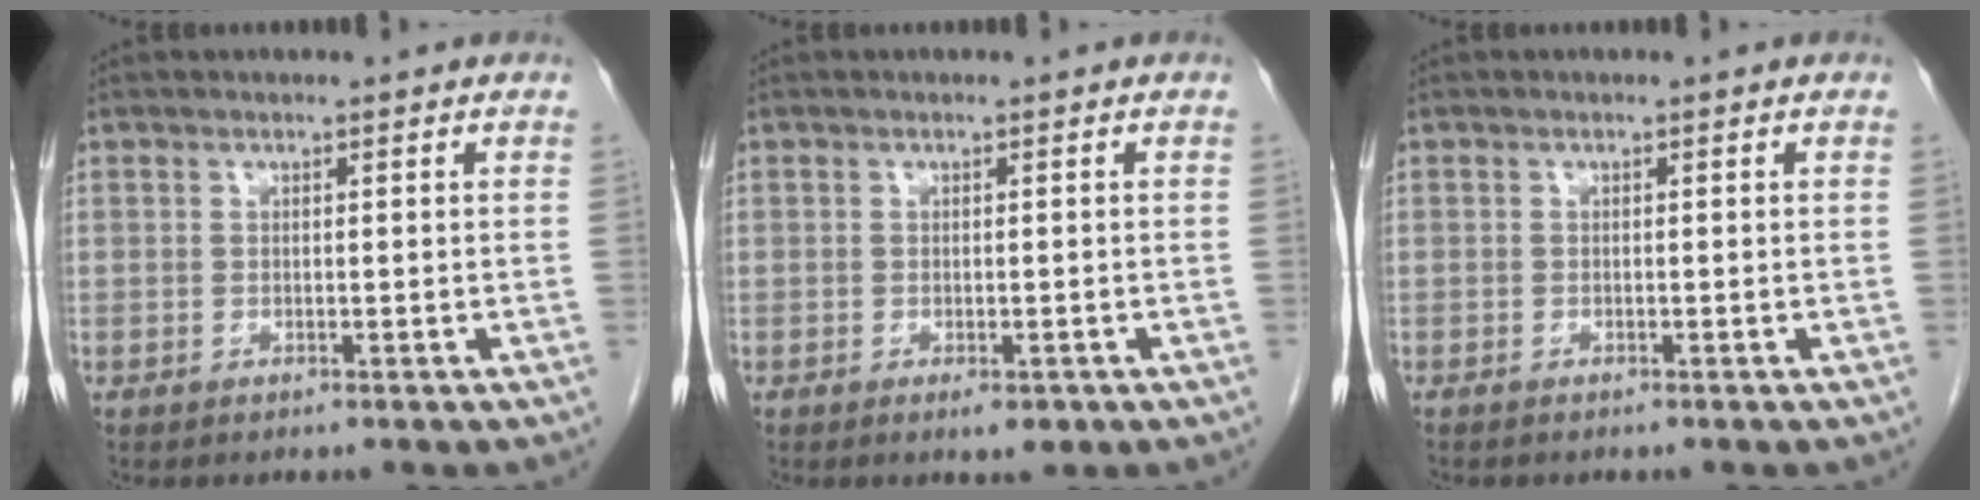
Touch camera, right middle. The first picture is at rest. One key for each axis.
{"total": 2.0, "fx": -1.0, "fy": 0.8, "fz": 1.4, "tx": -0.020, "ty": -0.001, "tz": -0.009}
{"total": 0.5, "fx": -0.5, "fy": 0.1, "fz": 0.1, "tx": -0.009, "ty": -0.001, "tz": -0.009}